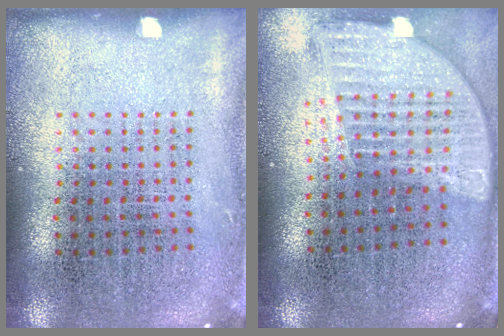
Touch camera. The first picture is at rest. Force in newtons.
{"total": 1.8, "press": 1.5, "slide": 1.0}